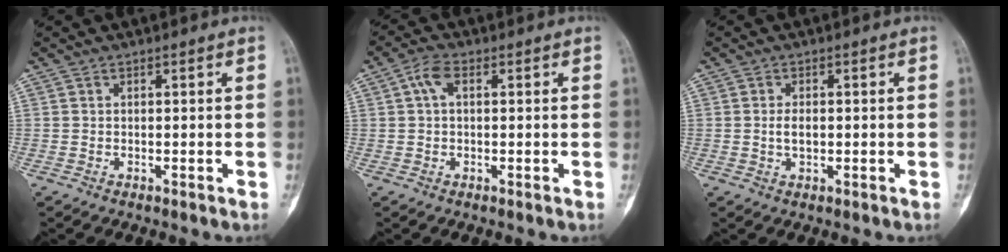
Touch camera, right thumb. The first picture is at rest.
{"total": 3.6, "force": [0.8, 1.9, 2.9], "torque": [-0.060, 0.012, 0.013]}
{"total": 2.5, "force": [-0.1, 1.4, 2.1], "torque": [-0.036, 0.001, -0.002]}